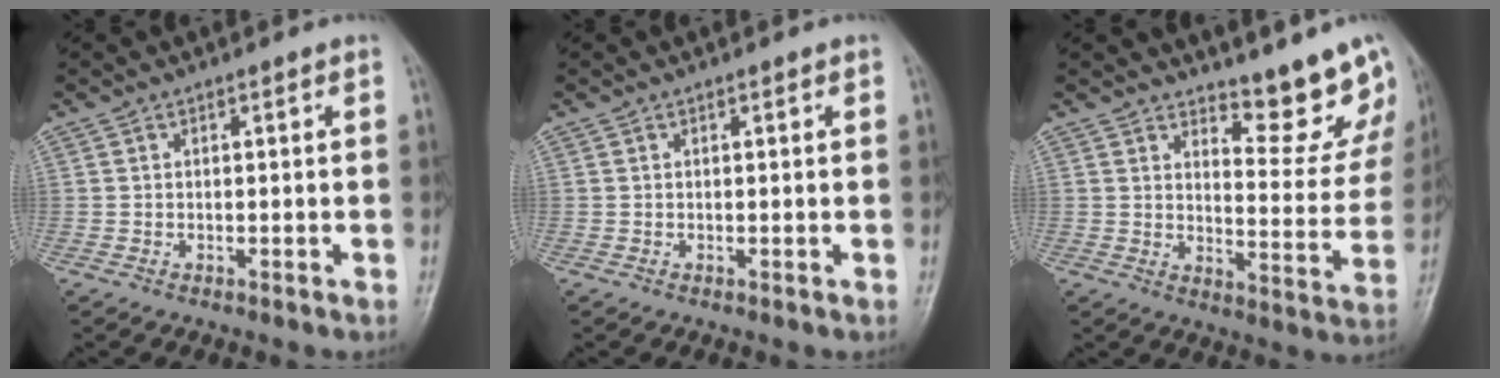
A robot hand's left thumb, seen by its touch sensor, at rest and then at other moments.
{"total": 0.5, "force": [0.4, 0.2, 0.3], "torque": [-0.004, -0.001, 0.003]}
{"total": 11.3, "force": [10.0, 3.1, 4.3], "torque": [-0.021, -0.094, 0.130]}